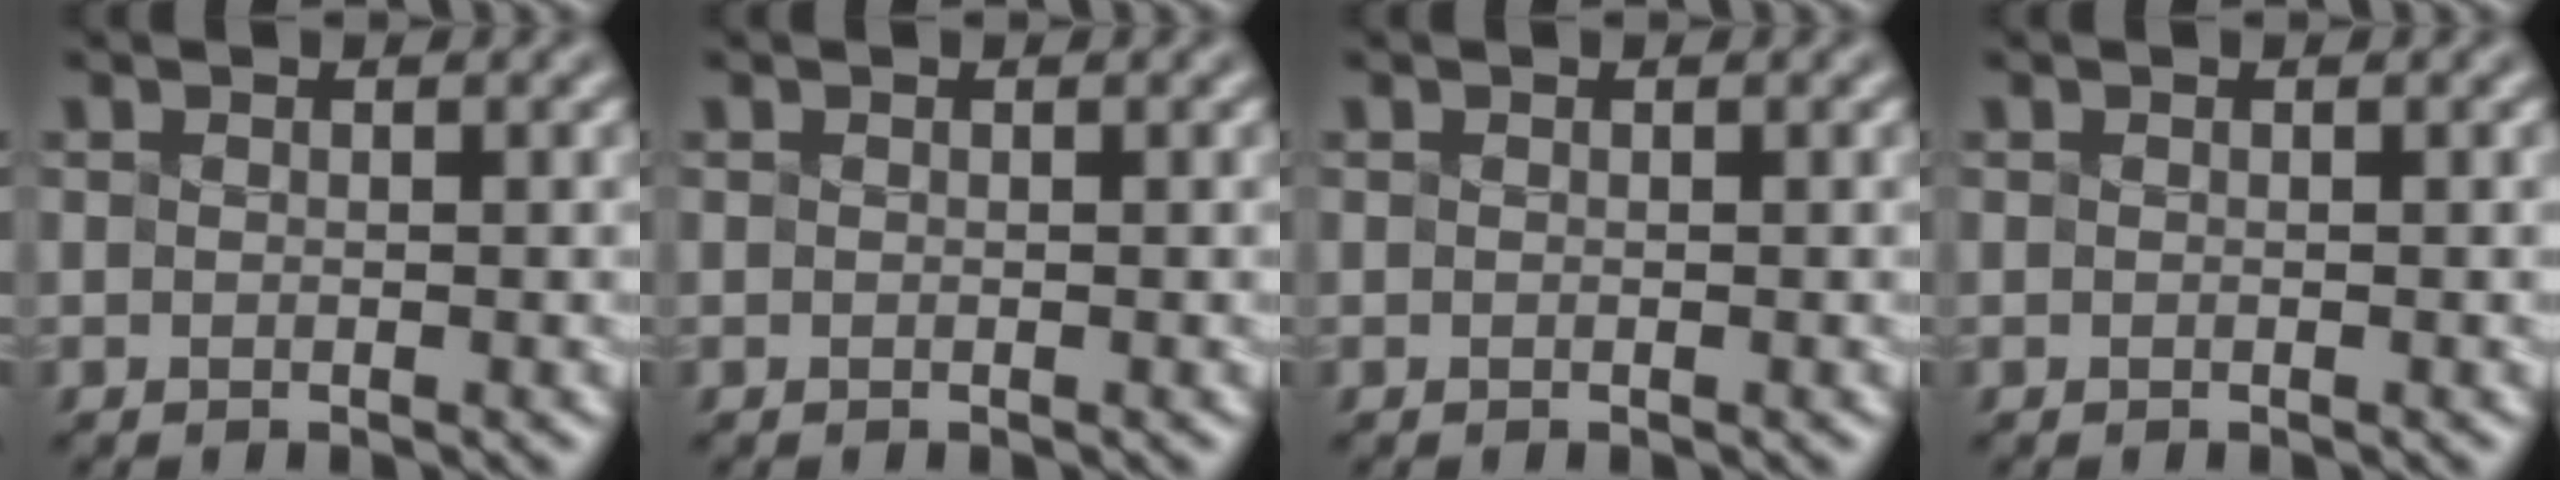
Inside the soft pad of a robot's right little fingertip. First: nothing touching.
{"total": 0.0}
{"total": 0.0}
{"total": 0.0}